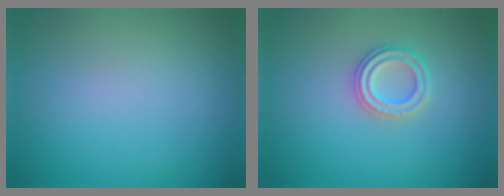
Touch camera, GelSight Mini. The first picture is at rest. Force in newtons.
{"total": 2.3, "press": 2.3, "slide": 0.3}